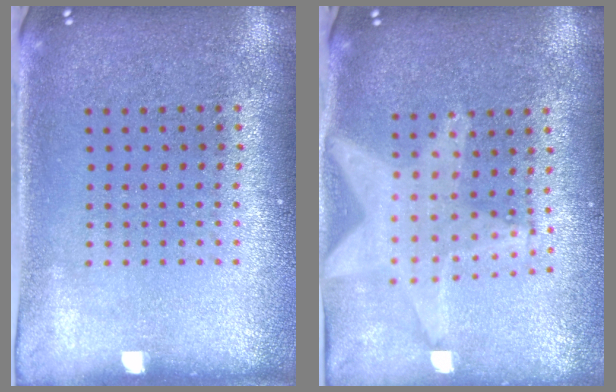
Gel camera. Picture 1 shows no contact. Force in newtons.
{"total": 2.2, "press": 1.8, "slide": 1.2}